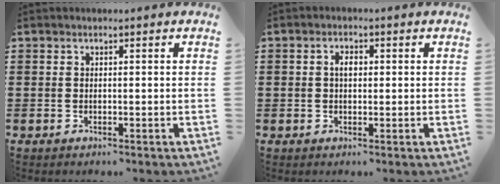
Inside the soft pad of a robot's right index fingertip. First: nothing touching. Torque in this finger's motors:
{"motor_torque": [0.31, -0.30, 0.06, 0.05]}